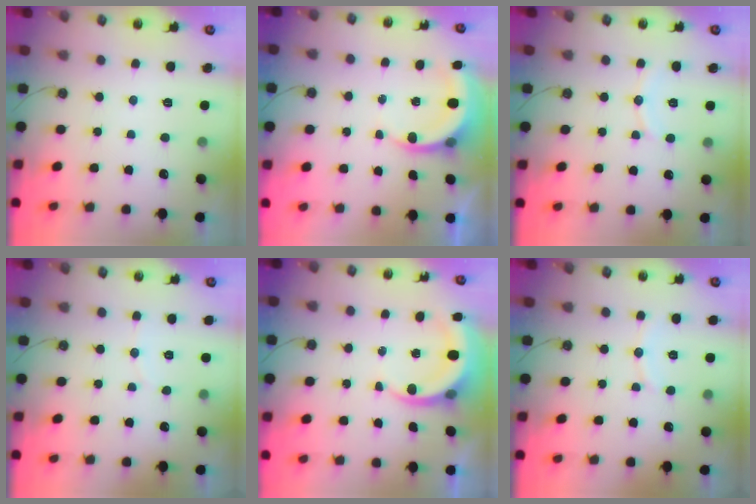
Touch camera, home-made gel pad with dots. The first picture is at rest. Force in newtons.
{"total": 4.9, "press": 4.9, "slide": 0.7}
{"total": 6.8, "press": 6.8, "slide": 0.7}
{"total": 2.3, "press": 2.3, "slide": 0.2}
{"total": 5.9, "press": 5.9, "slide": 0.7}
{"total": 5.1, "press": 5.0, "slide": 0.5}